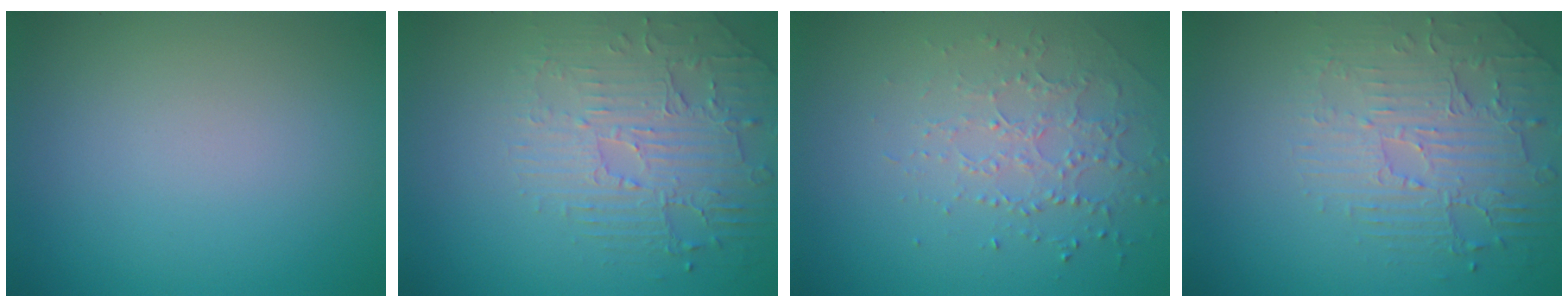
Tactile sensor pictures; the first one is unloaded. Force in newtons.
{"total": 2.8, "press": 2.5, "slide": 1.4}
{"total": 1.7, "press": 1.5, "slide": 0.8}
{"total": 2.8, "press": 2.5, "slide": 1.4}